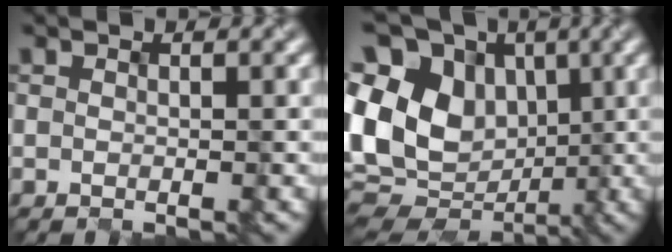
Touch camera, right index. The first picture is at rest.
{"total": 13.1, "force": [-1.2, 10.1, 8.1], "torque": [-0.176, 0.014, 0.001]}